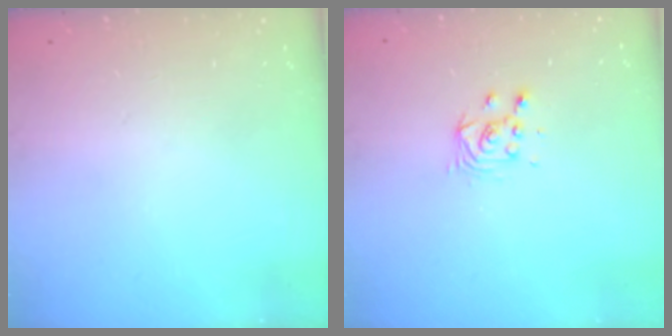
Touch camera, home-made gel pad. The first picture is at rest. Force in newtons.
{"total": 4.0, "press": 4.0, "slide": 0.3}